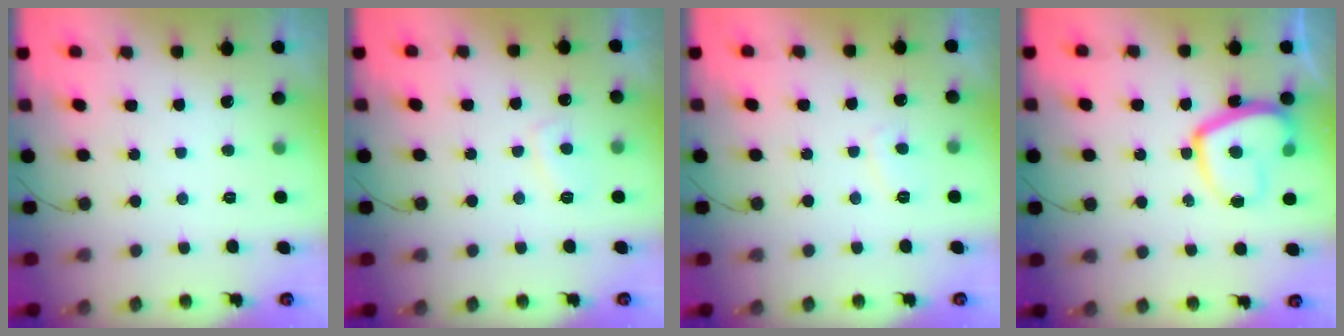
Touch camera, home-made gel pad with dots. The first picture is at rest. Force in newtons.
{"total": 3.5, "press": 3.4, "slide": 0.7}
{"total": 2.7, "press": 2.6, "slide": 0.7}
{"total": 12.5, "press": 12.5, "slide": 1.2}